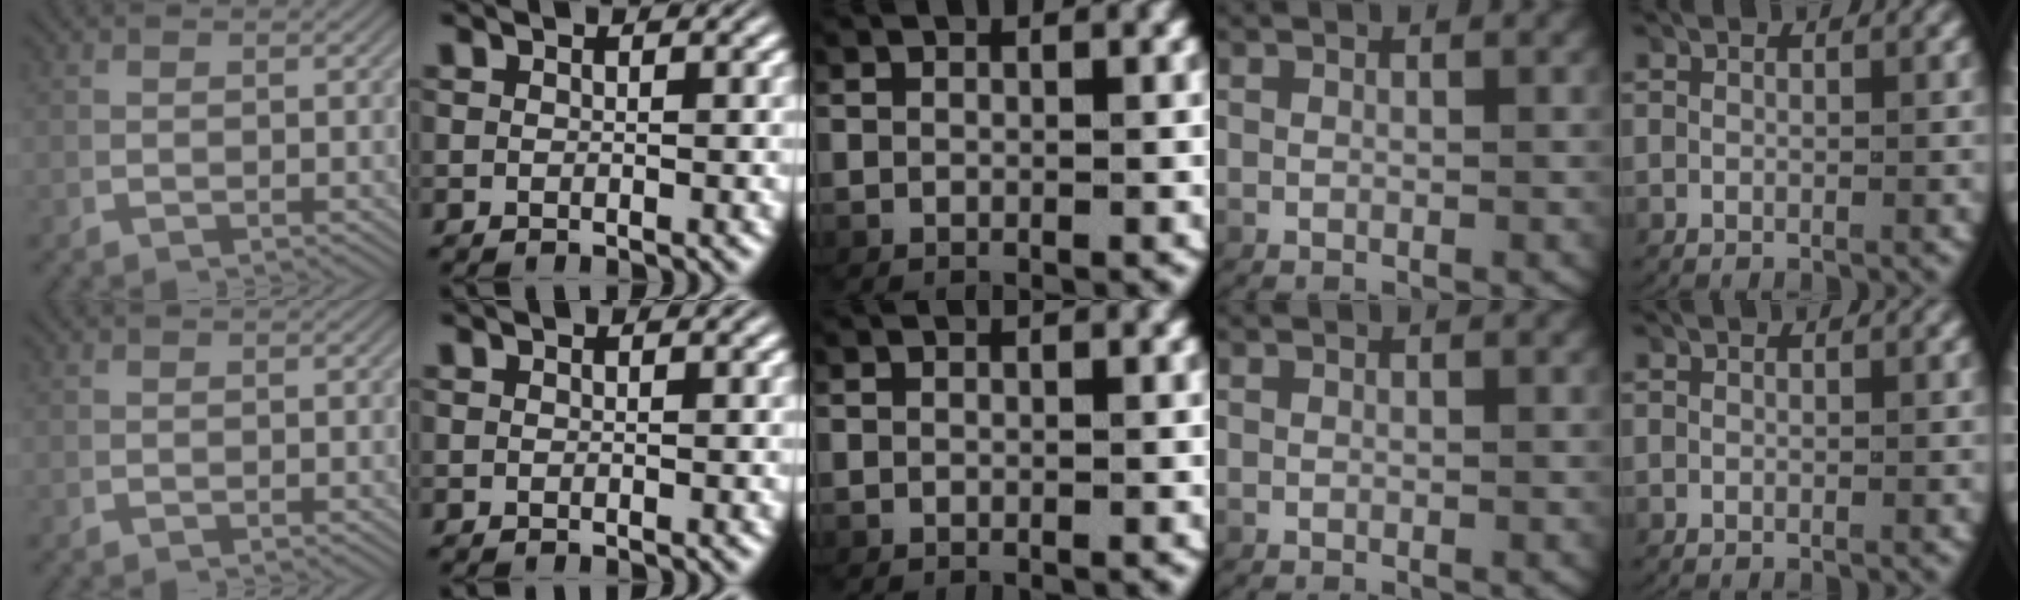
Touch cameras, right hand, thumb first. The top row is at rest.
{}